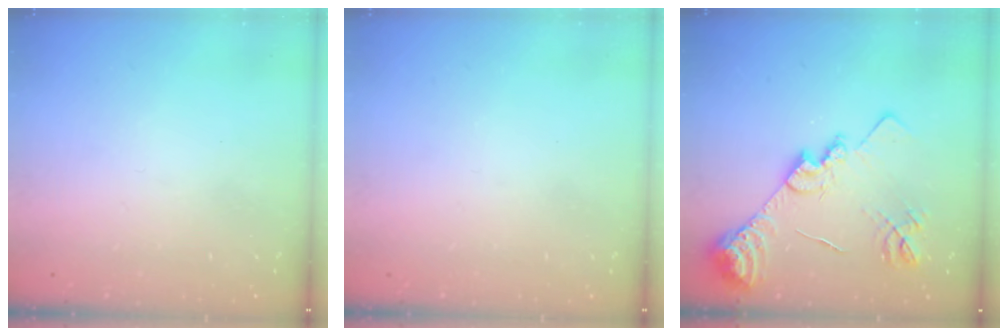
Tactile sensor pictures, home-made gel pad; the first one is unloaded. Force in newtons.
{"total": 0.0}
{"total": 18.3, "press": 18.2, "slide": 1.9}